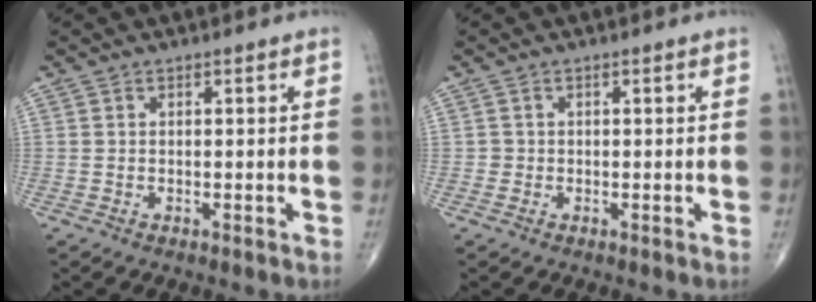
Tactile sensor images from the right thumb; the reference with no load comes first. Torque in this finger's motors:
{"motor_torque": [-0.02, 0.22, 0.17, 0.02, 0.02]}